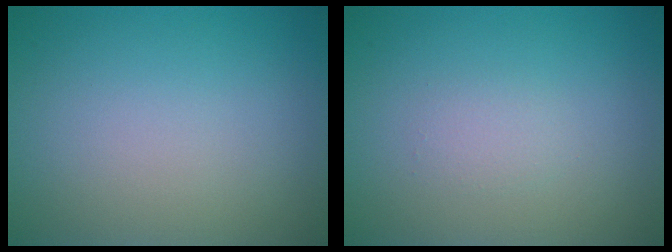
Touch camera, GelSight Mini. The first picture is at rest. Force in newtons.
{"total": 1.0, "press": 1.0, "slide": 0.0}